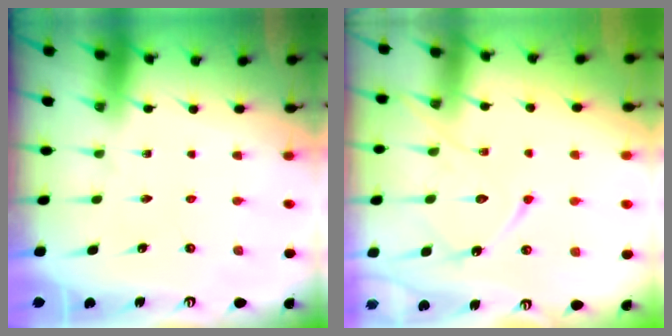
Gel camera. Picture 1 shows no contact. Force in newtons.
{"total": 13.0, "press": 13.0, "slide": 1.2}